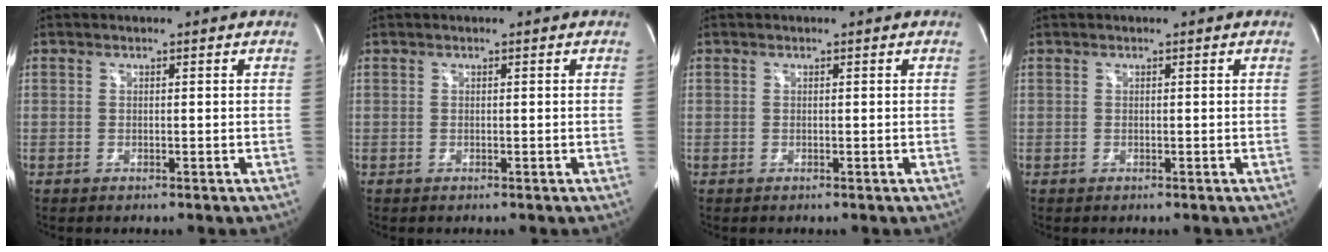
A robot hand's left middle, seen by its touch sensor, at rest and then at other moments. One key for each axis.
{"total": 0.0}
{"total": 0.0}
{"total": 0.0}